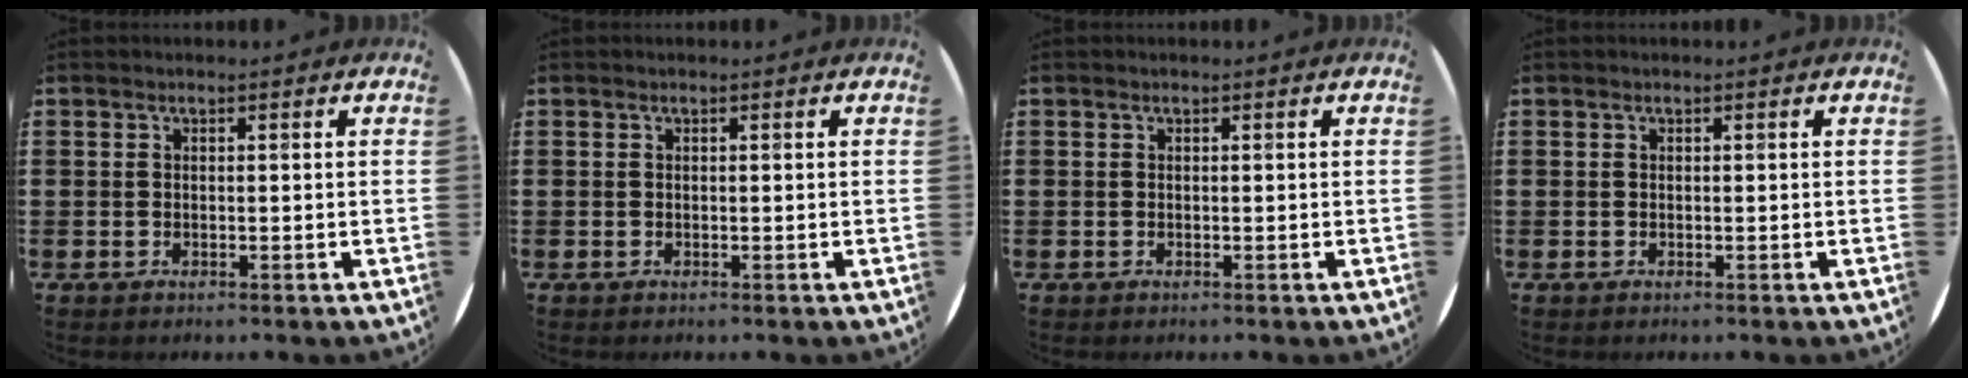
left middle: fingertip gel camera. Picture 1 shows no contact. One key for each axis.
{"total": 0.0}
{"total": 0.0}
{"total": 0.0}